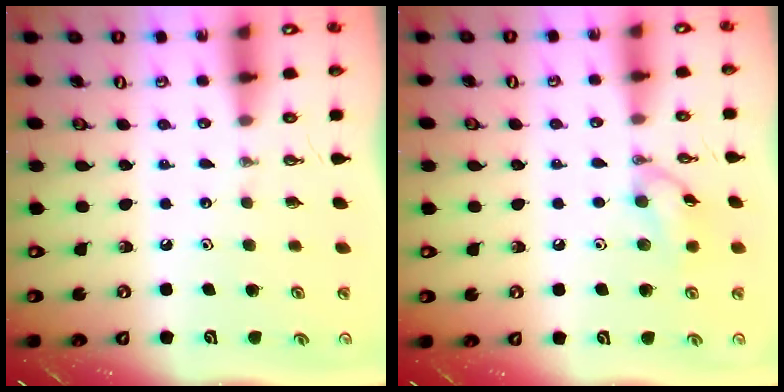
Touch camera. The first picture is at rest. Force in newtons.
{"total": 9.1, "press": 9.1, "slide": 0.4}